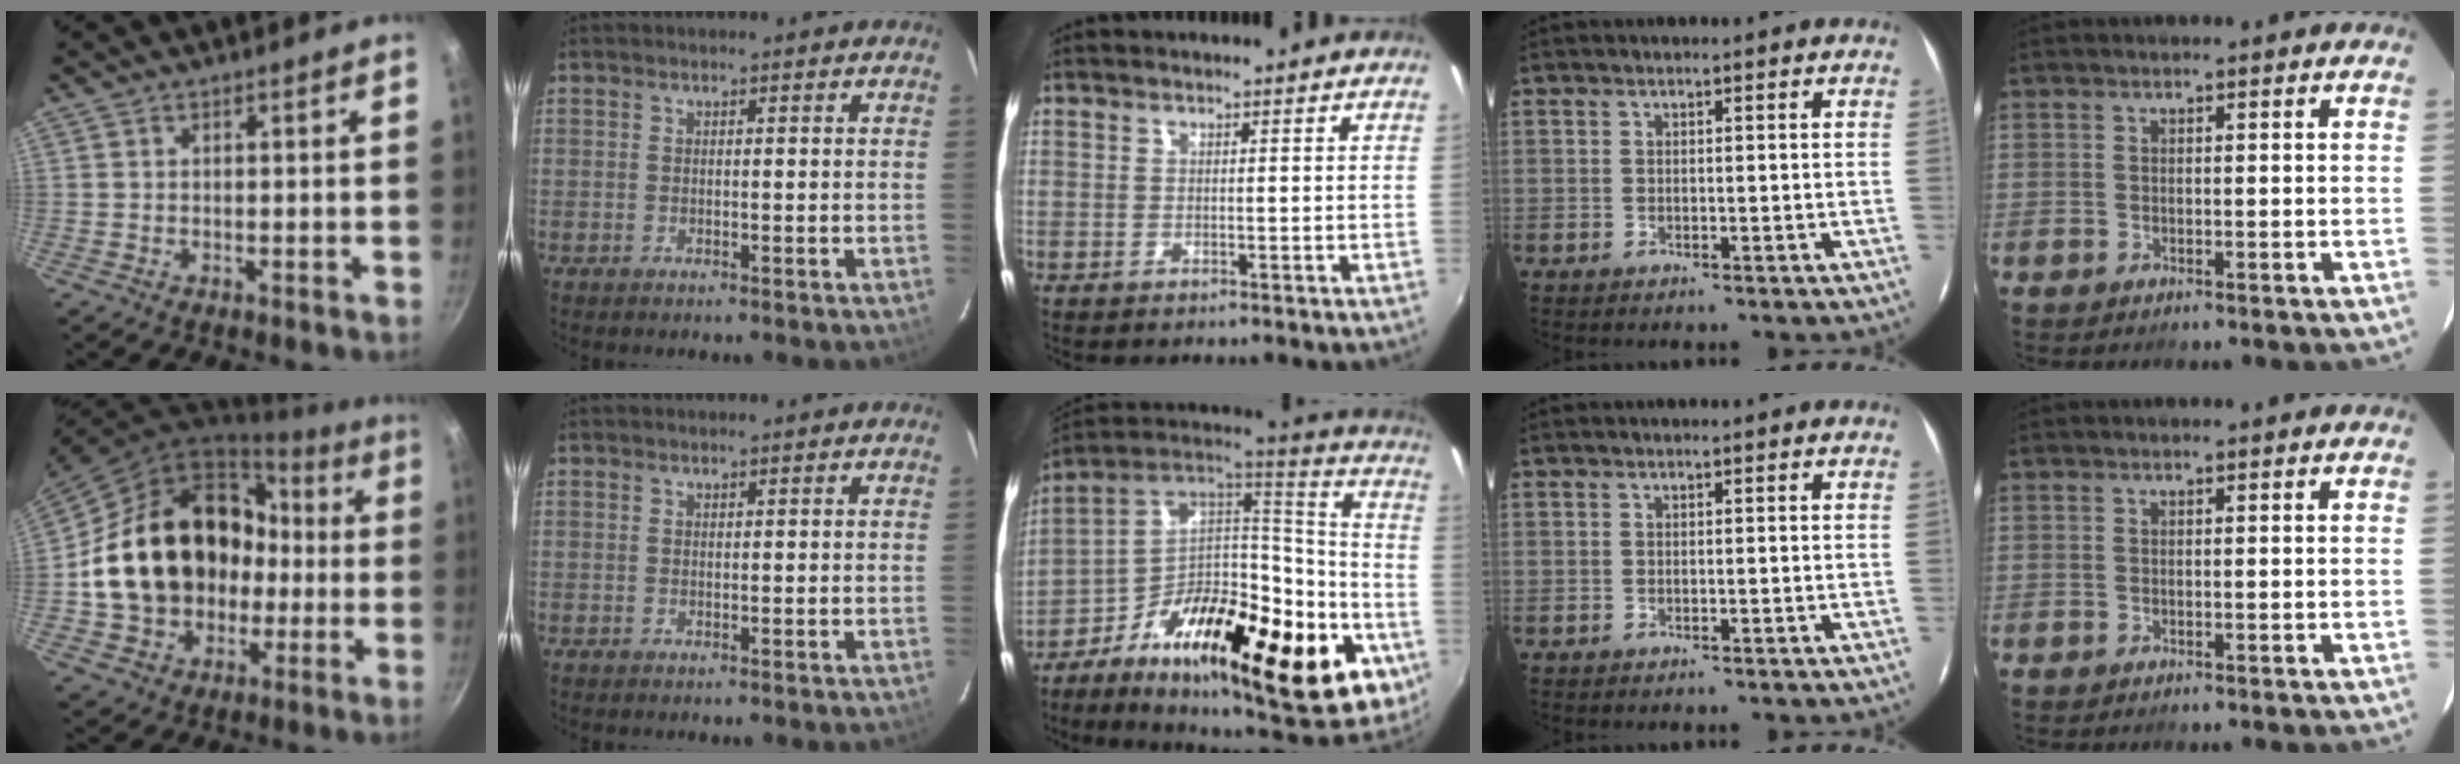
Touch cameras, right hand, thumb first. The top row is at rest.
{"thumb": {"total": 24.6, "force": [-0.8, 19.5, 14.9], "torque": [-0.238, 0.063, 0.011]}, "middle": {"total": 35.2, "force": [-14.1, 14.6, 28.8], "torque": [-0.431, 0.014, -0.225]}}